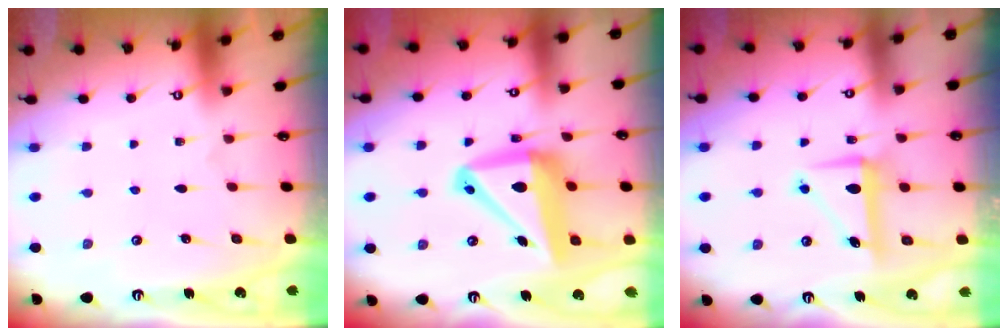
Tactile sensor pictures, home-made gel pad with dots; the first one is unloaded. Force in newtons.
{"total": 15.0, "press": 14.7, "slide": 2.6}
{"total": 8.5, "press": 8.4, "slide": 1.5}